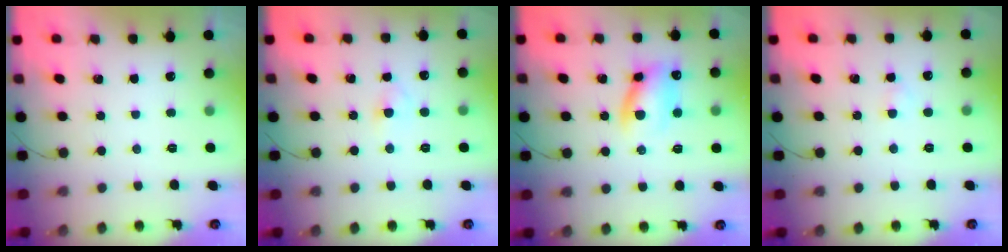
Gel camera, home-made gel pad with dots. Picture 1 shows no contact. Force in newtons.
{"total": 2.5, "press": 2.3, "slide": 1.0}
{"total": 11.1, "press": 10.9, "slide": 2.0}
{"total": 1.5, "press": 1.2, "slide": 0.8}